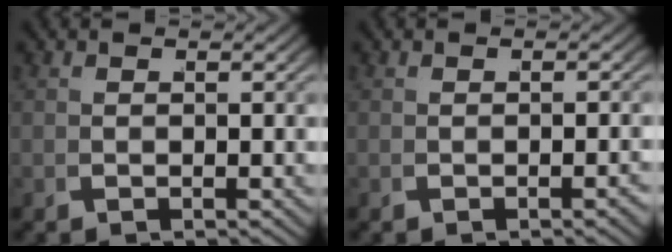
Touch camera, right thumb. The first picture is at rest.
{"total": 0.8, "force": [-0.5, 0.0, 0.7], "torque": [-0.013, 0.004, -0.006]}